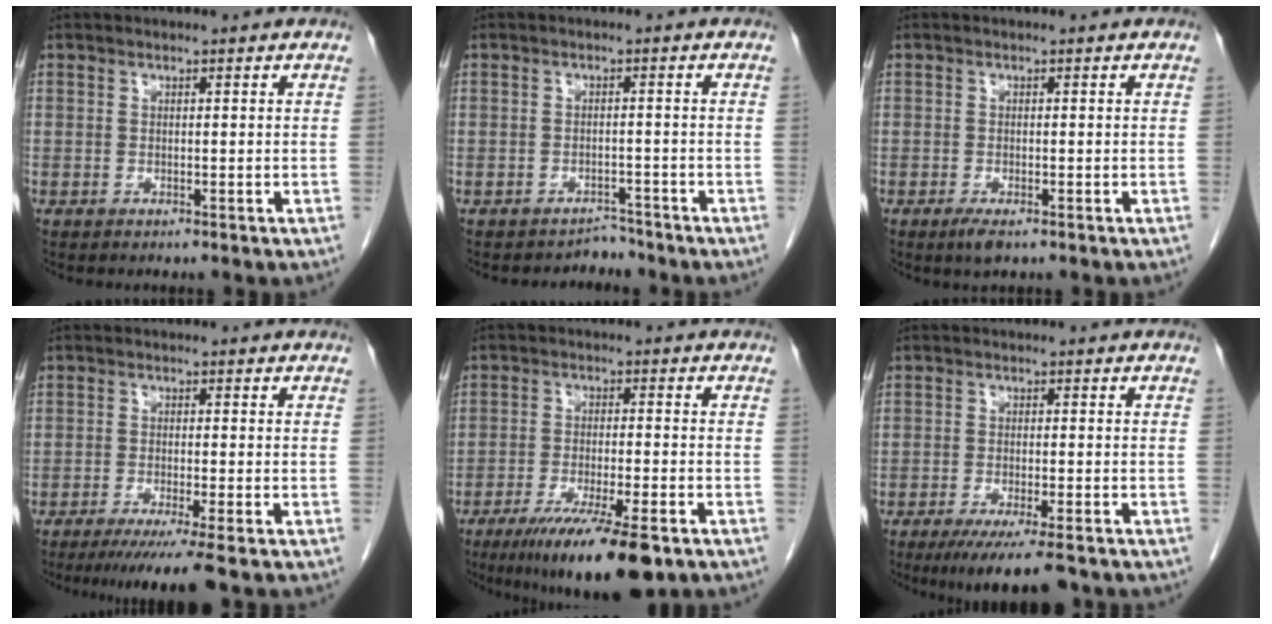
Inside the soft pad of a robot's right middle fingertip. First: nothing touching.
{"total": 2.2, "force": [-1.9, 0.7, -0.9], "torque": [0.017, 0.004, -0.027]}
{"total": 2.1, "force": [-1.3, 0.6, 1.6], "torque": [-0.033, -0.005, -0.020]}
{"total": 7.0, "force": [-5.2, -1.0, 4.6], "torque": [-0.060, -0.019, -0.083]}
{"total": 13.3, "force": [-8.8, 1.5, 9.9], "torque": [-0.150, -0.031, -0.138]}
{"total": 8.9, "force": [-6.7, 0.9, 5.7], "torque": [-0.076, -0.017, -0.101]}